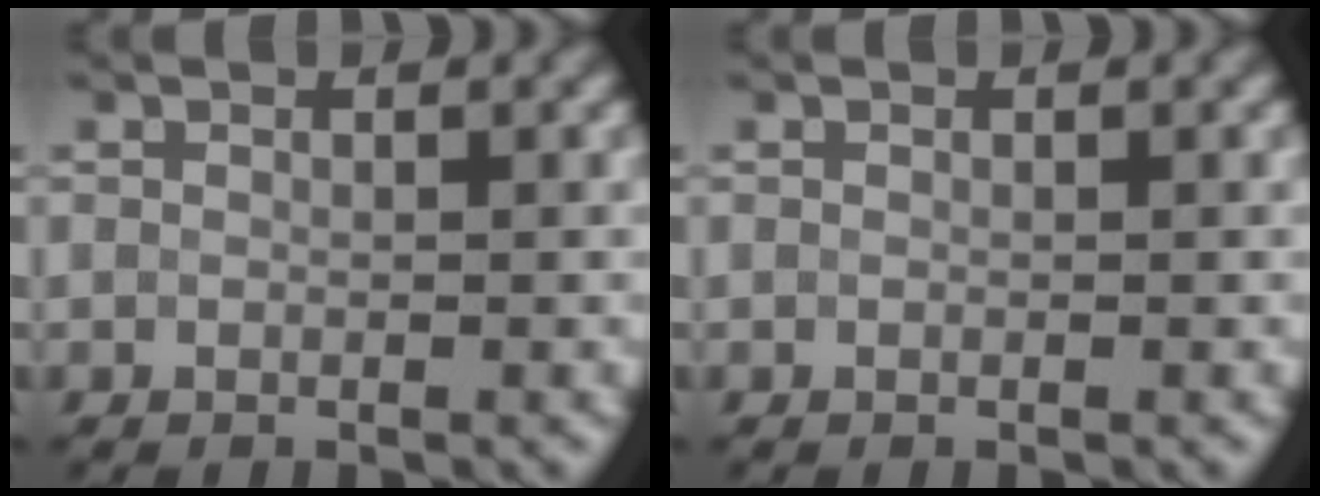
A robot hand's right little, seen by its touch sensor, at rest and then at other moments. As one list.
[{"total": 0.0}]